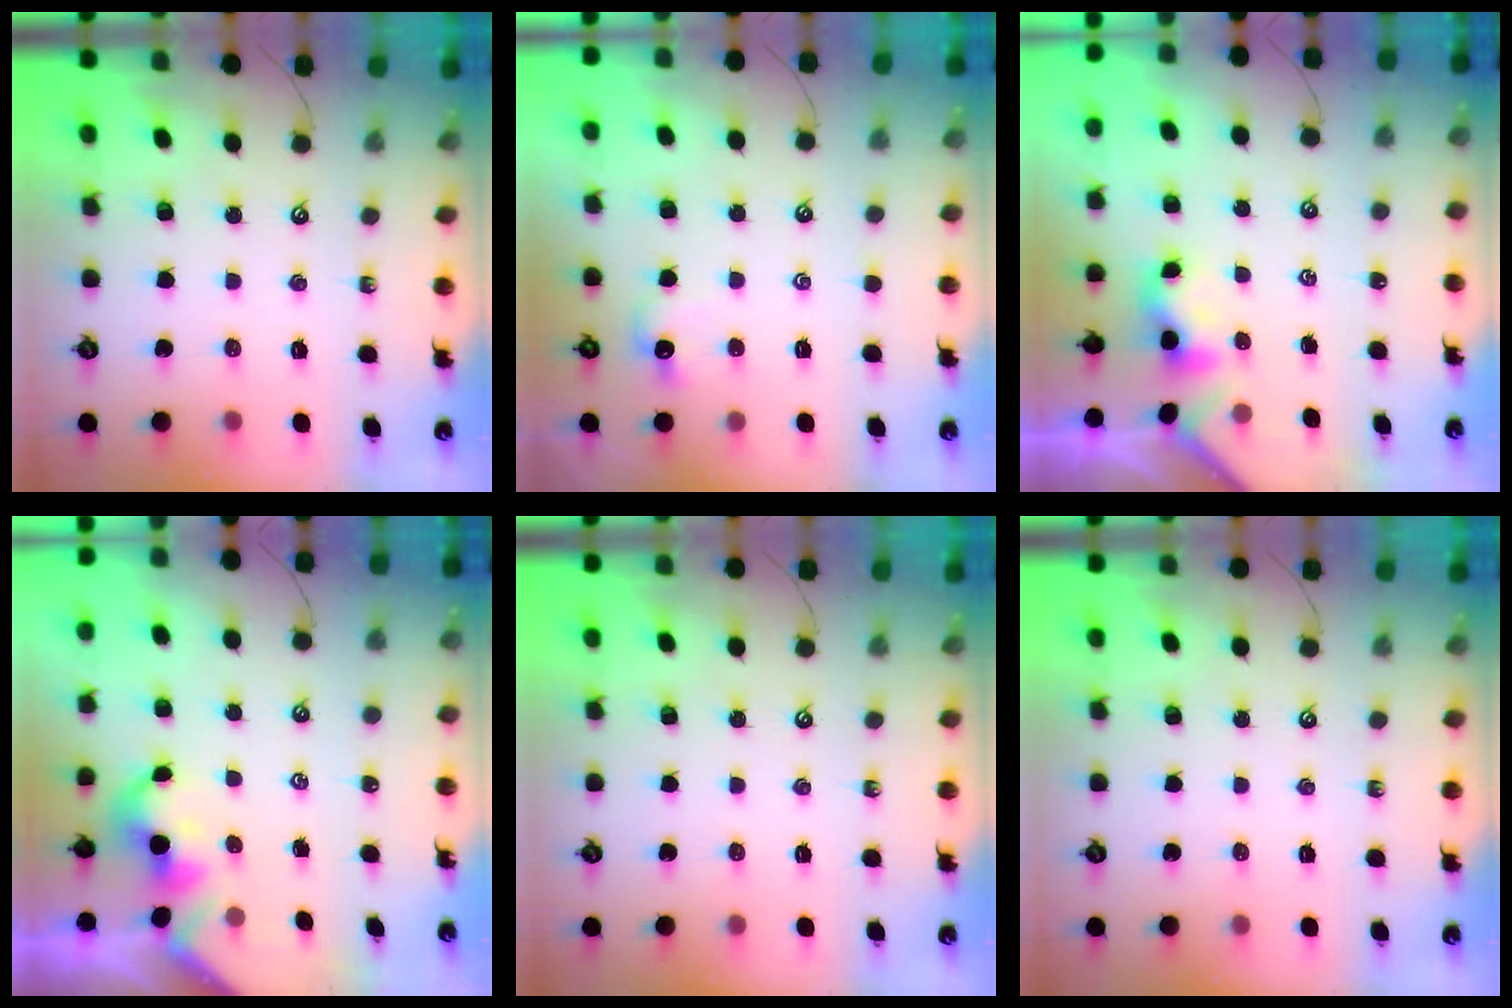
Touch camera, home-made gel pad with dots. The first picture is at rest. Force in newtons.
{"total": 1.6, "press": 1.6, "slide": 0.3}
{"total": 1.1, "press": 1.0, "slide": 0.4}
{"total": 2.0, "press": 1.9, "slide": 0.4}
{"total": 0.0}
{"total": 0.0}